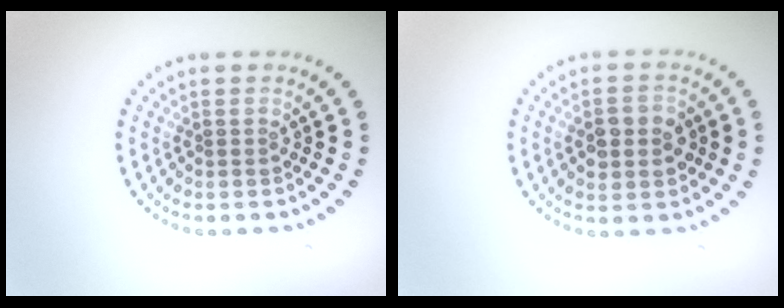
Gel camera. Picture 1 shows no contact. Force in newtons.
{"total": 3.6, "press": 3.5, "slide": 0.3}